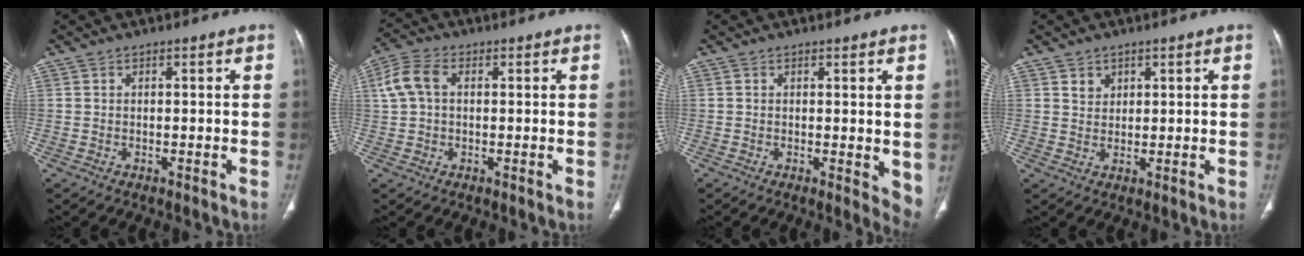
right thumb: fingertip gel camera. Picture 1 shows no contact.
{"total": 6.2, "force": [1.1, 4.2, 4.5], "torque": [-0.103, 0.020, 0.020]}
{"total": 4.9, "force": [0.4, 2.1, 4.4], "torque": [-0.046, -0.013, 0.004]}
{"total": 2.5, "force": [1.4, 2.0, 0.7], "torque": [0.004, -0.011, 0.025]}